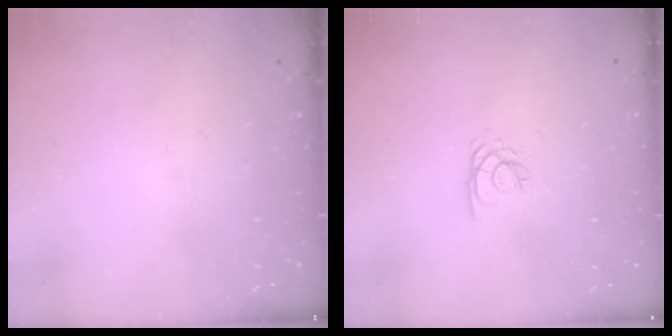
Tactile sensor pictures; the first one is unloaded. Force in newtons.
{"total": 2.1, "press": 2.1, "slide": 0.4}